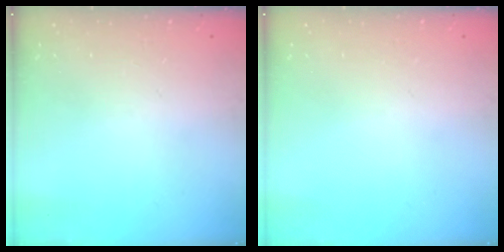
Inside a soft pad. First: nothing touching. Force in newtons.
{"total": 0.0}